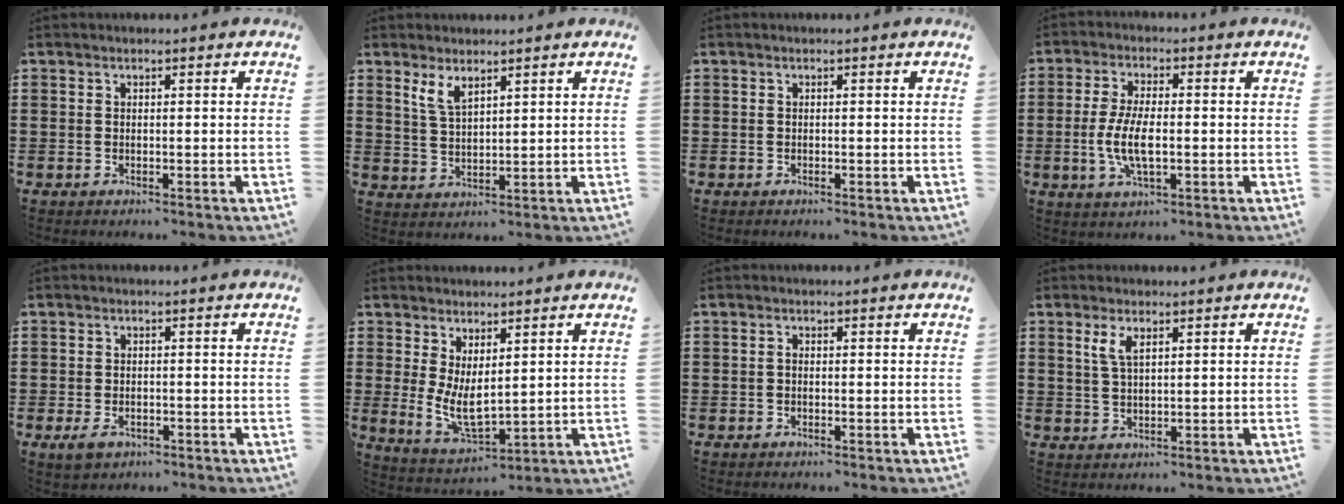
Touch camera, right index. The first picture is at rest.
{"total": 3.6, "force": [2.4, 1.3, 2.4], "torque": [-0.054, 0.002, 0.045]}
{"total": 0.0}
{"total": 6.9, "force": [-1.0, 2.7, 6.3], "torque": [-0.144, -0.006, -0.027]}
{"total": 1.7, "force": [-1.1, 1.0, 0.9], "torque": [-0.025, -0.001, -0.024]}
{"total": 5.9, "force": [1.1, 2.8, 5.0], "torque": [-0.107, -0.012, 0.019]}
{"total": 0.5, "force": [-0.3, 0.3, 0.4], "torque": [-0.010, -0.003, -0.004]}
{"total": 3.1, "force": [1.5, 1.1, 2.5], "torque": [-0.055, 0.005, 0.026]}